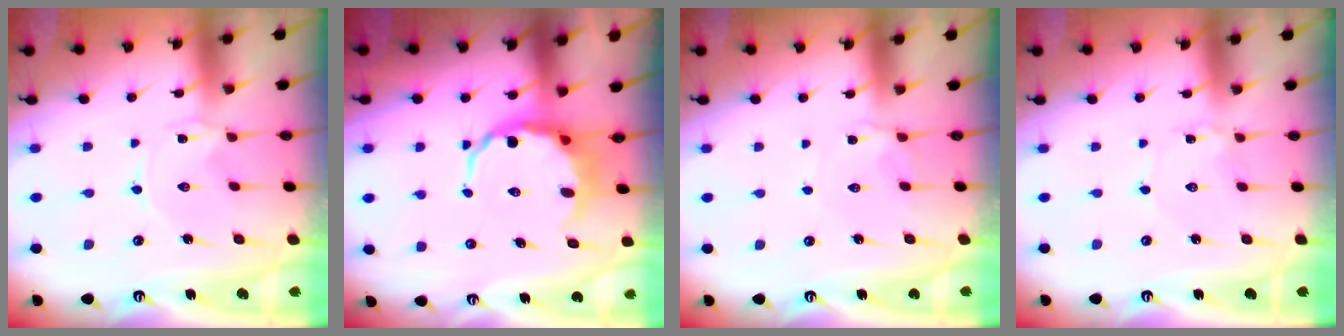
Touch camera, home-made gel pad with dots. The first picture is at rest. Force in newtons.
{"total": 7.0, "press": 6.5, "slide": 2.6}
{"total": 3.5, "press": 3.4, "slide": 0.5}
{"total": 0.9, "press": 0.9, "slide": 0.1}